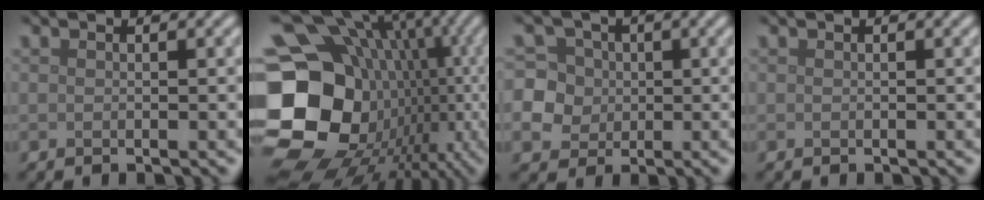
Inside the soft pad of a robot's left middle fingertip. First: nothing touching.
{"total": 22.9, "force": [-3.5, 19.7, 11.1], "torque": [-0.222, 0.010, -0.066]}
{"total": 9.6, "force": [0.5, 9.1, 3.0], "torque": [-0.075, 0.027, -0.005]}
{"total": 0.0}